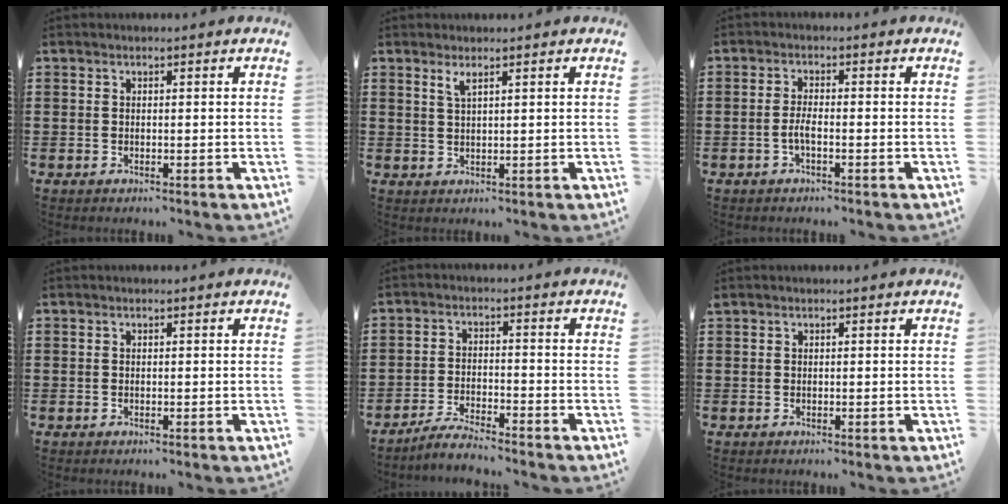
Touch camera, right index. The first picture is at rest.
{"total": 1.8, "force": [1.3, 0.3, 1.3], "torque": [-0.028, 0.001, 0.023]}
{"total": 2.3, "force": [-1.1, 0.4, 2.0], "torque": [-0.044, 0.000, -0.022]}
{"total": 0.0}
{"total": 3.7, "force": [-3.5, 0.2, 1.0], "torque": [-0.019, 0.006, -0.071]}
{"total": 0.0}